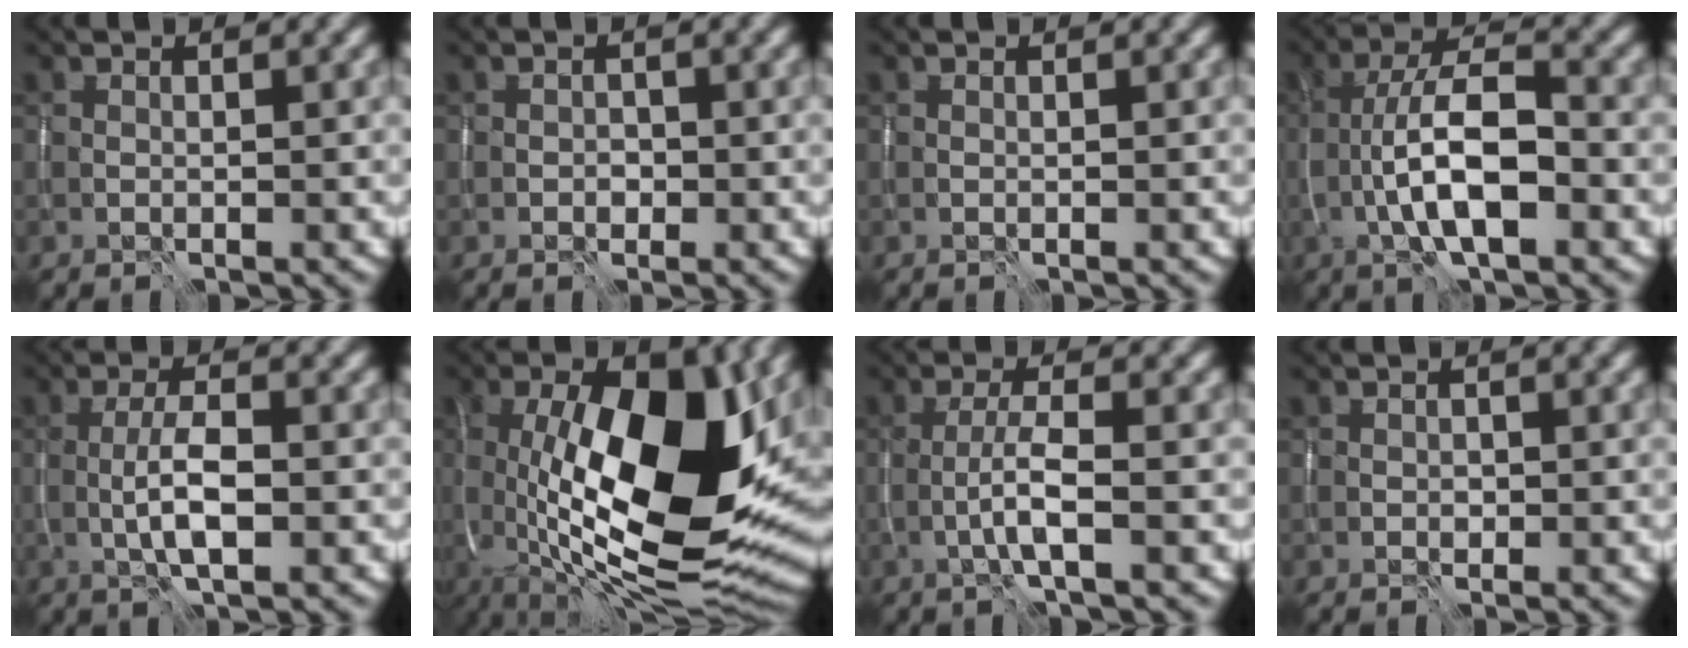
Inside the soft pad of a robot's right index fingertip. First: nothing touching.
{"total": 1.1, "force": [-0.5, 0.9, 0.5], "torque": [-0.007, -0.001, -0.007]}
{"total": 0.0}
{"total": 7.1, "force": [-2.3, 2.4, 6.2], "torque": [-0.107, 0.014, -0.046]}
{"total": 3.5, "force": [-0.9, 0.9, 3.2], "torque": [-0.063, 0.000, -0.018]}
{"total": 16.6, "force": [0.4, 7.1, 15.0], "torque": [-0.238, -0.007, 0.008]}
{"total": 2.7, "force": [-1.0, 0.2, 2.5], "torque": [-0.049, 0.001, -0.022]}
{"total": 0.7, "force": [-0.3, 0.6, 0.3], "torque": [-0.005, -0.001, -0.002]}